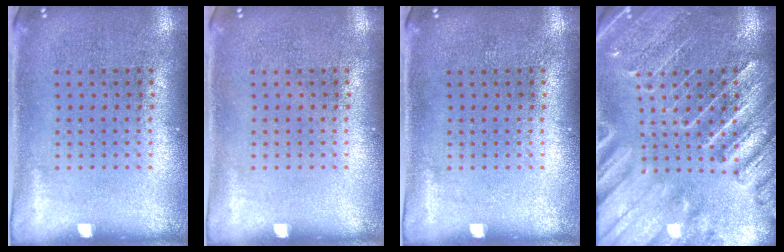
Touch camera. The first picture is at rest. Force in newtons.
{"total": 0.0}
{"total": 0.0}
{"total": 3.2, "press": 3.0, "slide": 1.2}